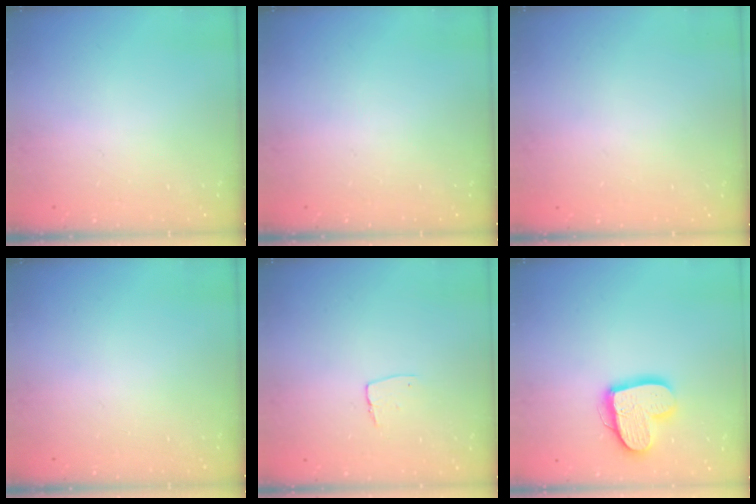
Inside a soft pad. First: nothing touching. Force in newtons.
{"total": 0.0}
{"total": 0.0}
{"total": 0.0}
{"total": 4.9, "press": 4.8, "slide": 0.3}
{"total": 14.6, "press": 14.6, "slide": 1.3}